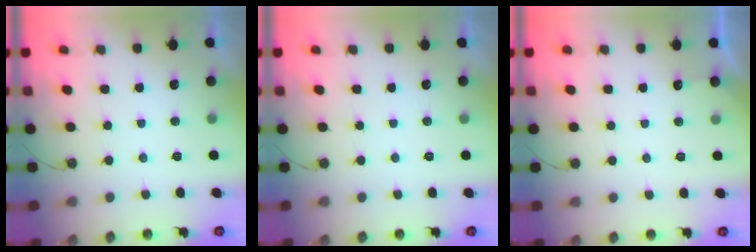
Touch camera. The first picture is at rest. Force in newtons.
{"total": 0.0}
{"total": 2.3, "press": 2.3, "slide": 0.3}